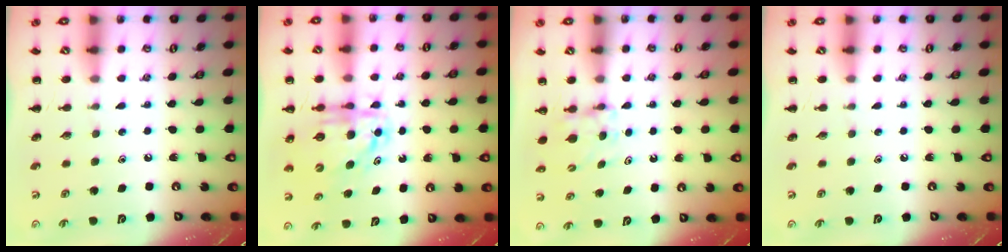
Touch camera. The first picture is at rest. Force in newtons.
{"total": 7.1, "press": 7.0, "slide": 1.2}
{"total": 3.8, "press": 3.6, "slide": 1.3}
{"total": 0.0}